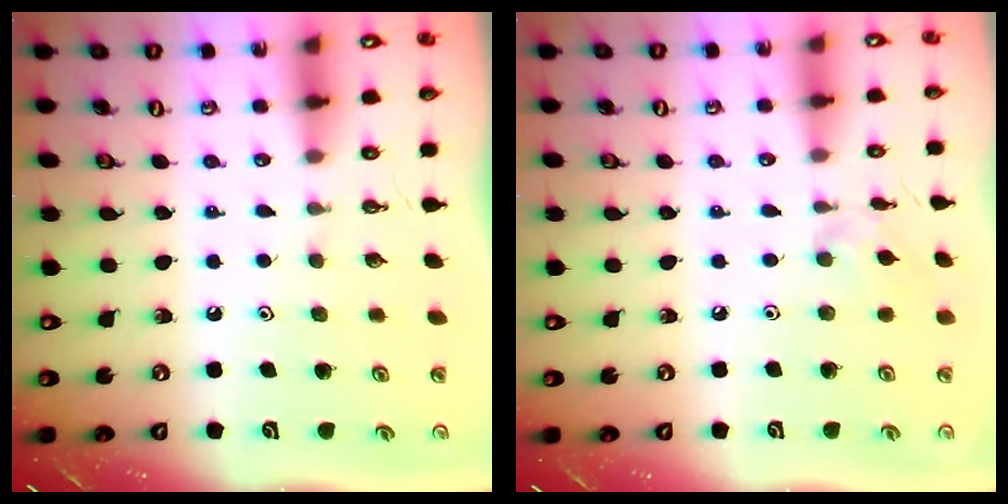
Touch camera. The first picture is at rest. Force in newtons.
{"total": 2.4, "press": 2.3, "slide": 0.5}